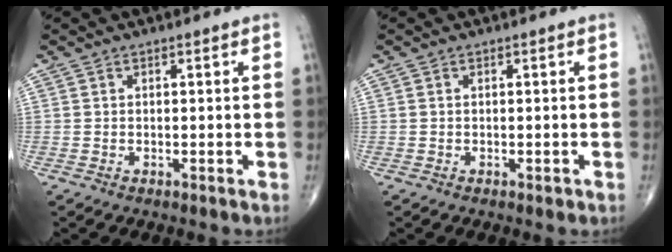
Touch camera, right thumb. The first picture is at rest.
{"total": 0.7, "force": [-0.2, 0.4, 0.5], "torque": [-0.007, -0.001, -0.003]}